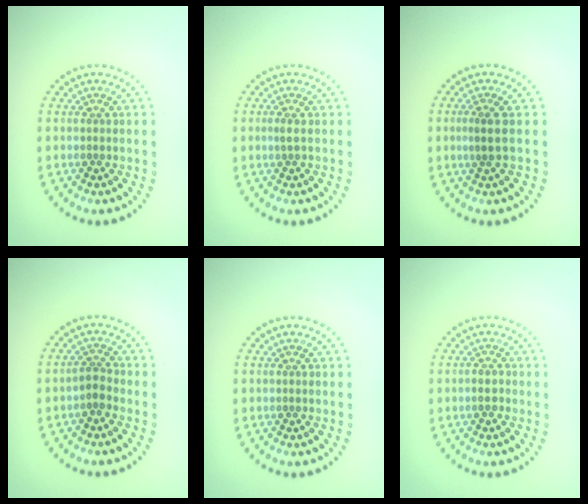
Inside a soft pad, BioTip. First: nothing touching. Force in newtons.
{"total": 0.9, "press": 0.5, "slide": 0.7}
{"total": 1.8, "press": 1.4, "slide": 1.1}
{"total": 1.6, "press": 1.3, "slide": 0.9}
{"total": 0.0}
{"total": 1.2, "press": 1.1, "slide": 0.6}